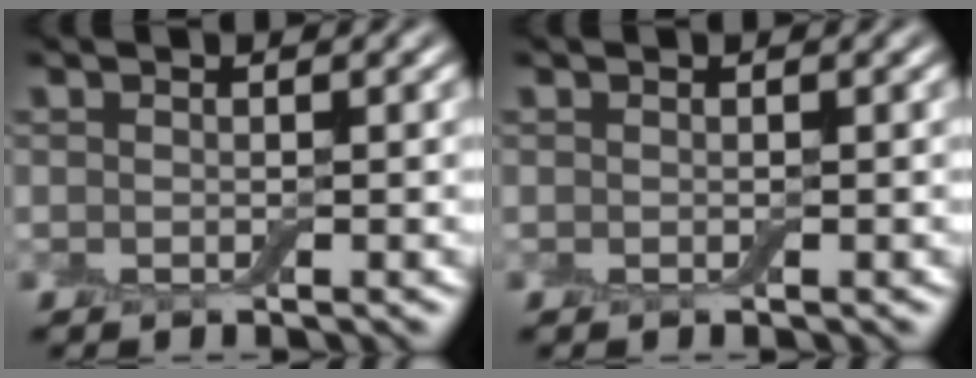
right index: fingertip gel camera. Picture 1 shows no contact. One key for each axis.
{"total": 0.0}